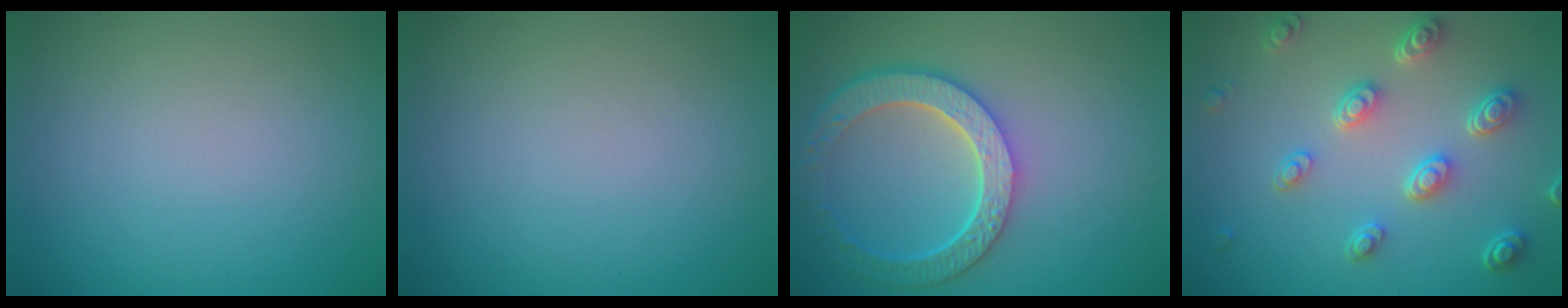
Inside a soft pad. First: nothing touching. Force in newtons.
{"total": 0.0}
{"total": 6.5, "press": 5.1, "slide": 4.0}
{"total": 4.6, "press": 3.6, "slide": 2.8}